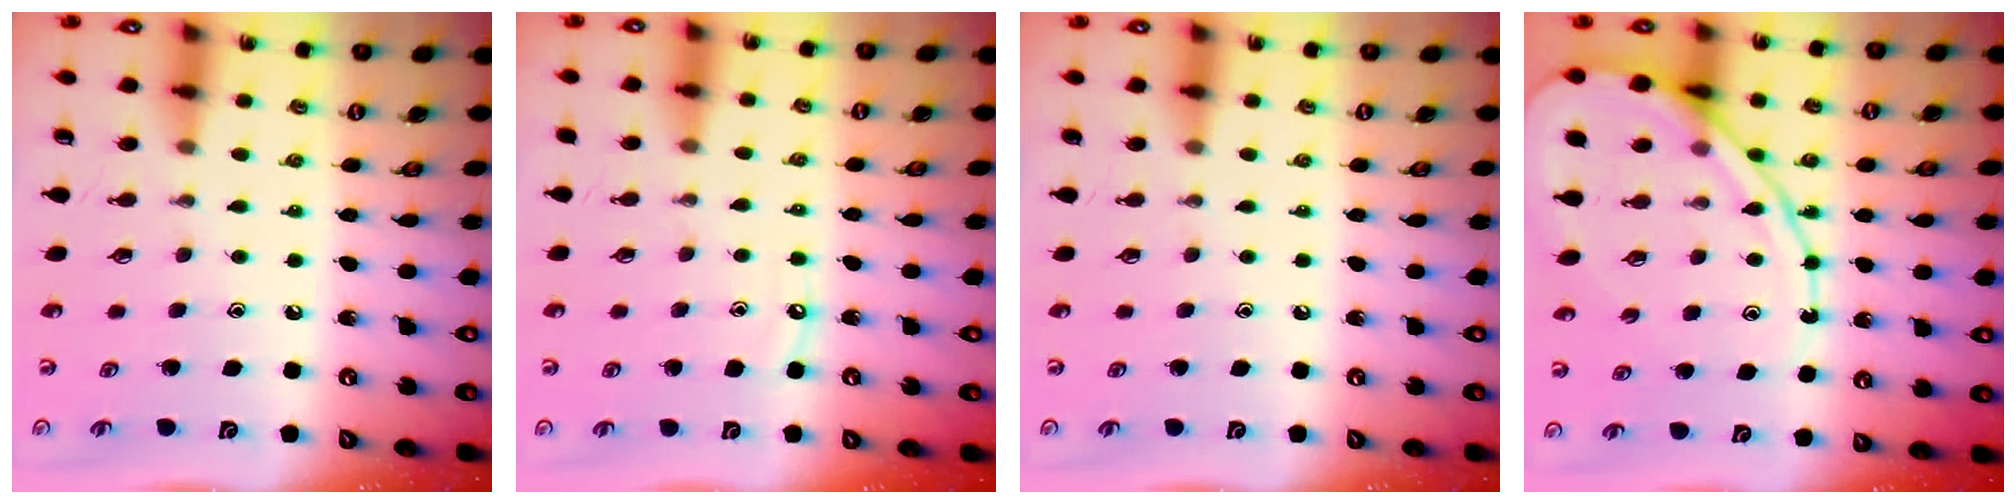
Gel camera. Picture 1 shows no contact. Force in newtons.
{"total": 5.1, "press": 5.0, "slide": 0.6}
{"total": 0.0}
{"total": 13.8, "press": 13.8, "slide": 1.3}